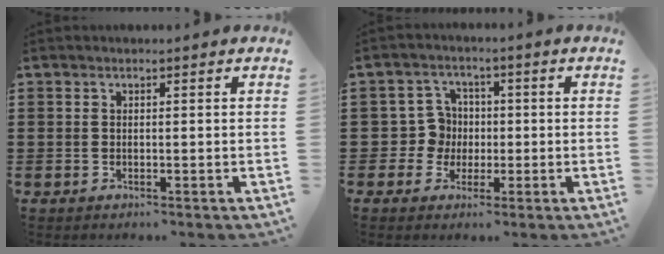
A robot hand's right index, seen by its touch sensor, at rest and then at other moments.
{"total": 5.2, "force": [-0.2, 4.9, 1.8], "torque": [-0.054, 0.015, -0.002]}